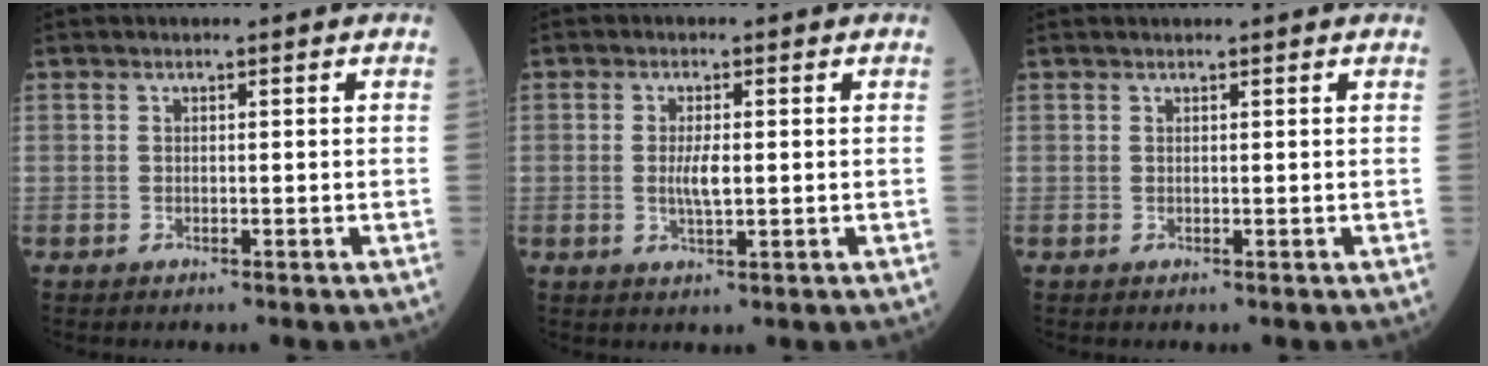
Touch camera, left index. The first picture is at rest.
{"total": 3.0, "force": [0.0, 0.6, 3.0], "torque": [-0.062, -0.004, 0.002]}
{"total": 2.2, "force": [2.1, 0.1, 0.6], "torque": [-0.009, 0.019, 0.025]}